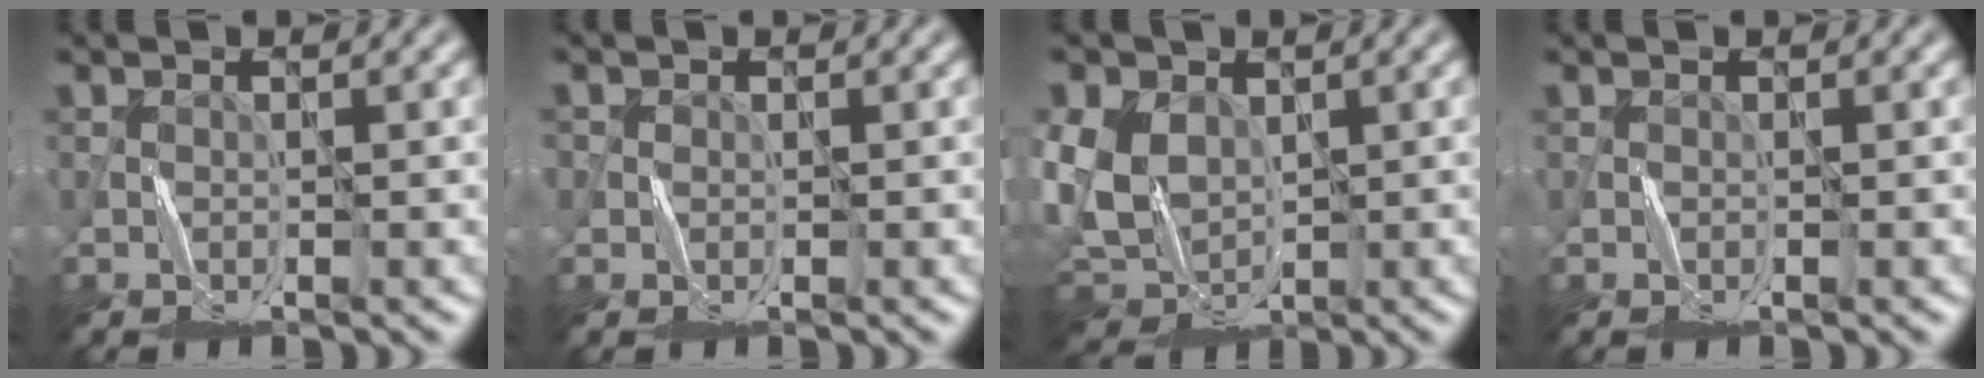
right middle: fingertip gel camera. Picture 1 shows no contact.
{"total": 0.5, "force": [0.1, 0.5, -0.2], "torque": [0.007, 0.001, -0.001]}
{"total": 6.2, "force": [0.8, 4.8, 3.9], "torque": [-0.095, -0.001, 0.005]}
{"total": 0.0}